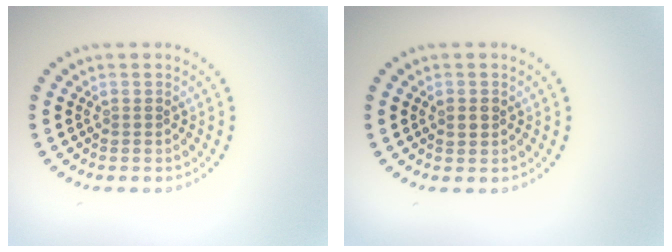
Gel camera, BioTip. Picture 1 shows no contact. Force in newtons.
{"total": 1.1, "press": 1.1, "slide": 0.1}